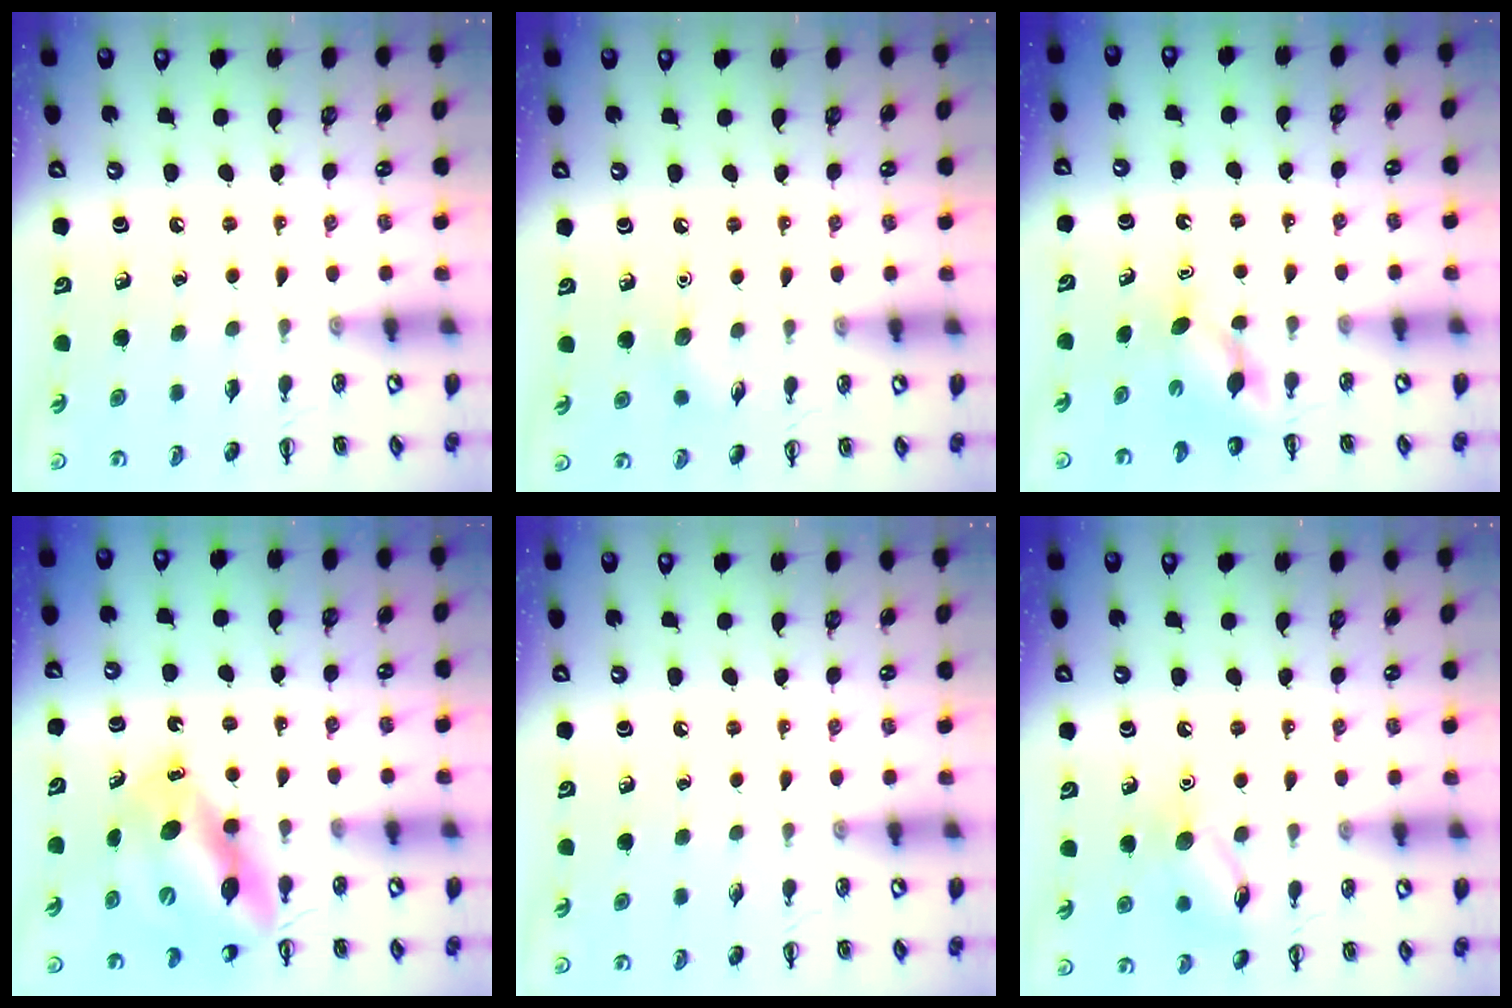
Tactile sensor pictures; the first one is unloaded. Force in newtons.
{"total": 5.5, "press": 5.3, "slide": 1.5}
{"total": 4.0, "press": 3.9, "slide": 1.0}
{"total": 12.7, "press": 12.2, "slide": 3.2}
{"total": 0.0}
{"total": 10.9, "press": 10.9, "slide": 0.5}